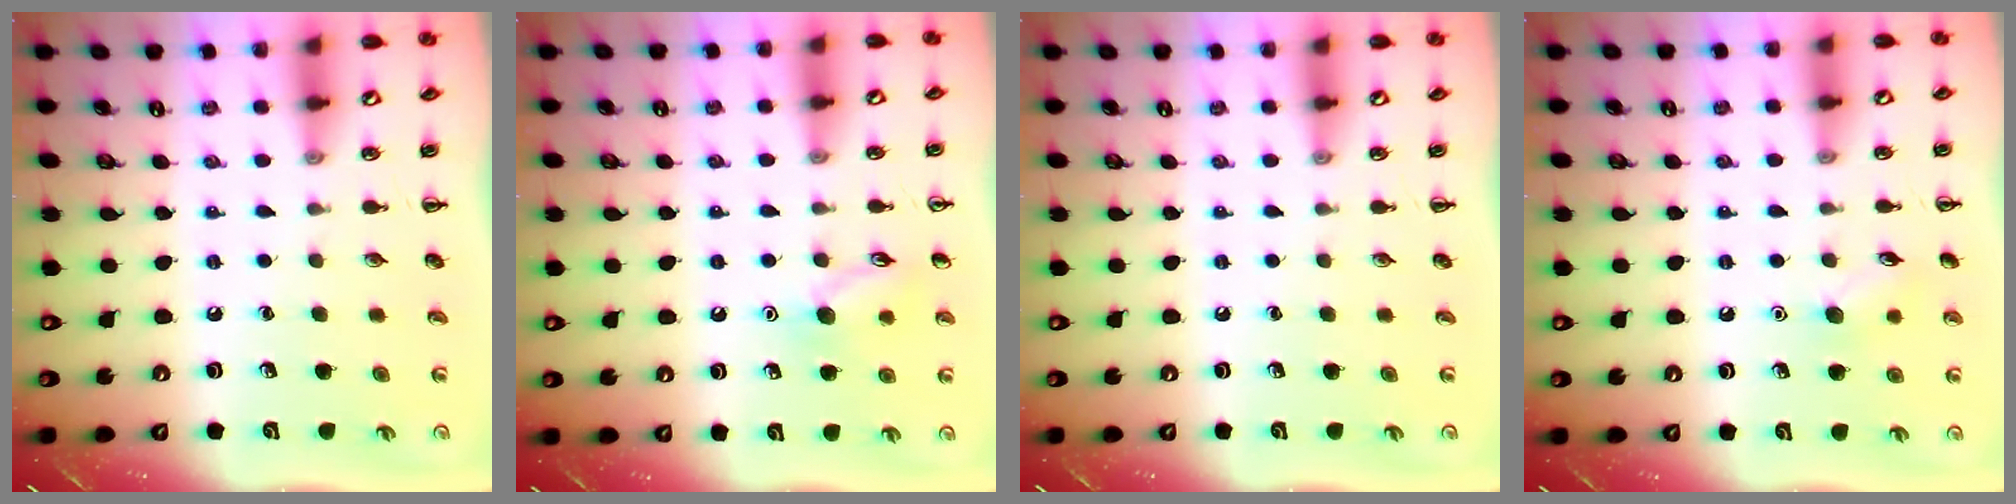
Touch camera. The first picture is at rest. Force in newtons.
{"total": 8.6, "press": 8.5, "slide": 0.9}
{"total": 0.0}
{"total": 7.1, "press": 6.8, "slide": 1.9}